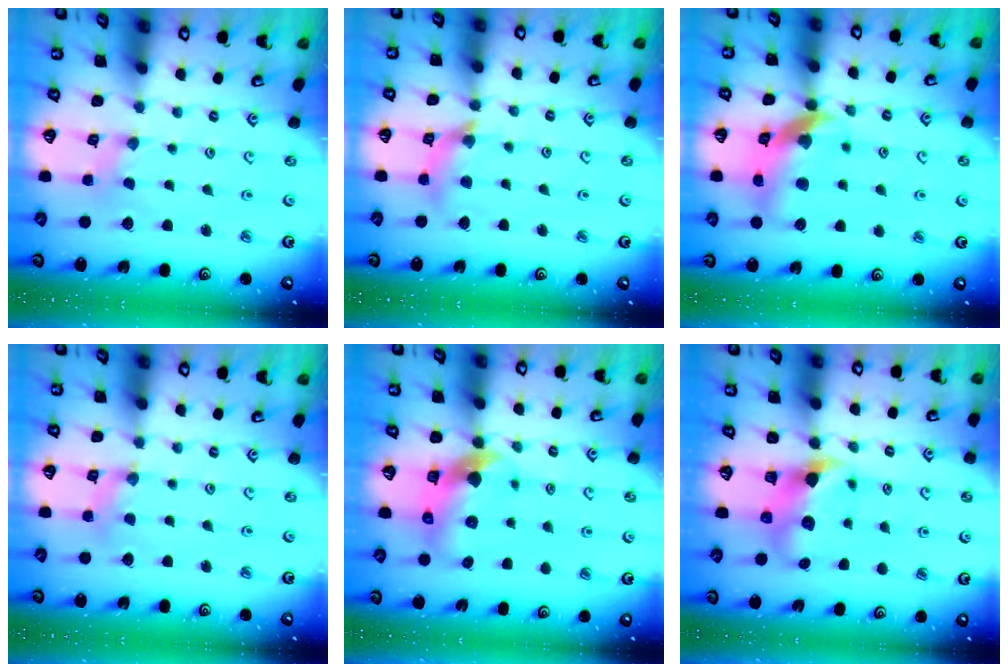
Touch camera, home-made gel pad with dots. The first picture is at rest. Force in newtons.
{"total": 9.9, "press": 9.8, "slide": 1.1}
{"total": 14.5, "press": 14.4, "slide": 2.0}
{"total": 2.7, "press": 2.7, "slide": 0.3}
{"total": 8.8, "press": 8.7, "slide": 1.4}
{"total": 7.5, "press": 7.5, "slide": 1.1}